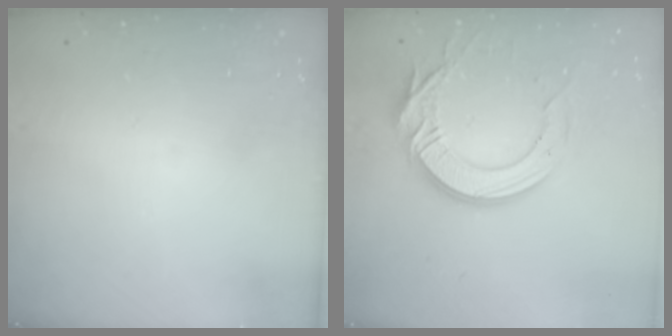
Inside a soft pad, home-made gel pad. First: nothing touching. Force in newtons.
{"total": 15.8, "press": 15.7, "slide": 1.7}